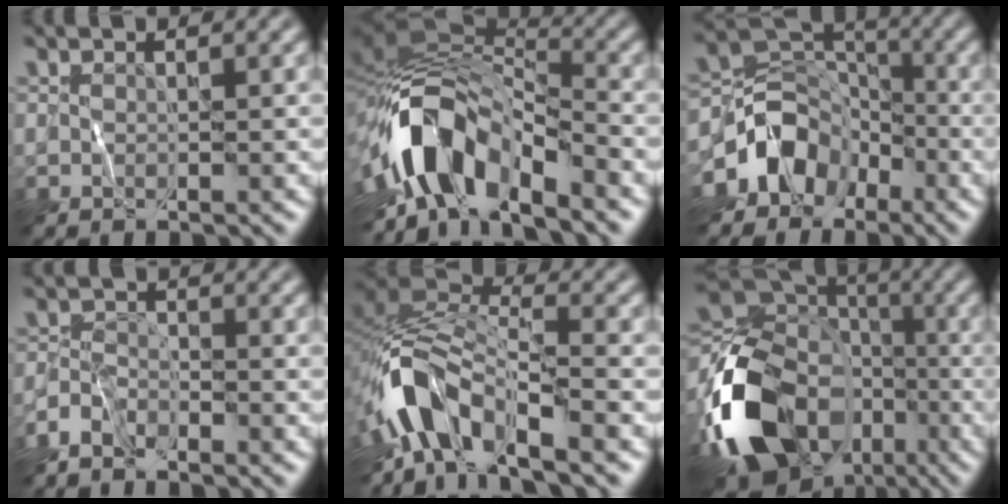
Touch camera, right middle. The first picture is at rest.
{"total": 10.9, "force": [-5.3, 5.6, 7.7], "torque": [-0.136, 0.002, -0.101]}
{"total": 8.6, "force": [-4.4, 6.3, 4.0], "torque": [-0.062, -0.001, -0.091]}
{"total": 2.5, "force": [-2.3, 0.8, 0.6], "torque": [-0.016, 0.003, -0.057]}
{"total": 7.0, "force": [-4.5, 2.7, 4.6], "torque": [-0.080, 0.009, -0.101]}
{"total": 16.1, "force": [-6.6, 11.4, 9.2], "torque": [-0.202, -0.022, -0.119]}